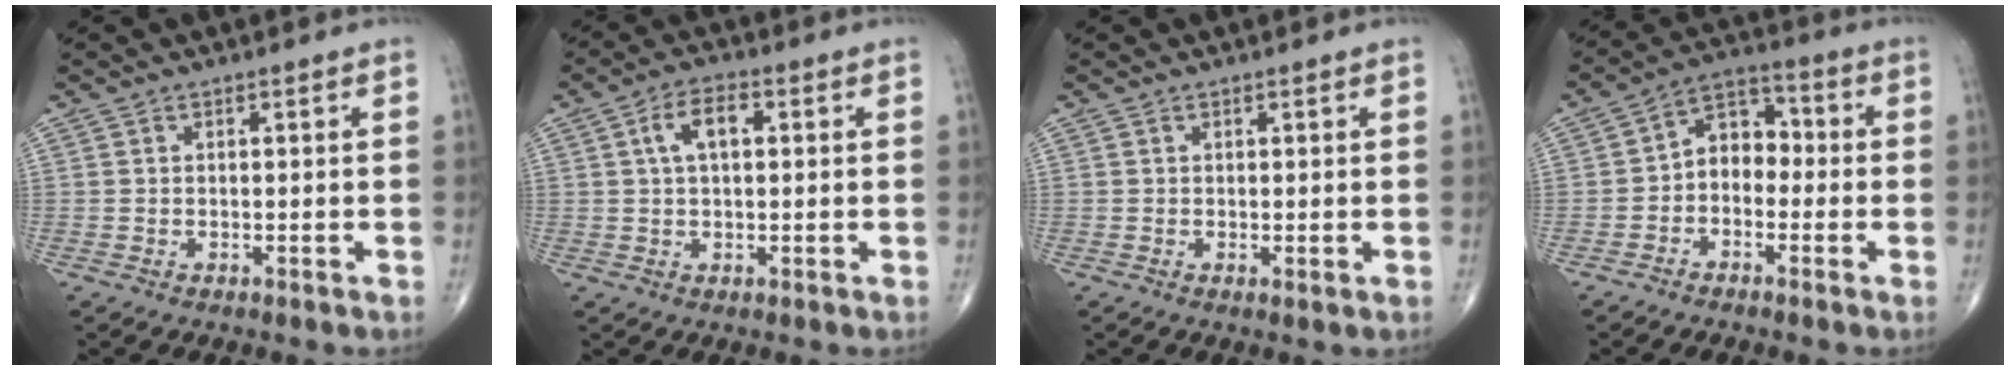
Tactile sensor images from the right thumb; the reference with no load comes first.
{"total": 6.0, "force": [1.4, 3.1, 5.0], "torque": [-0.089, 0.013, 0.021]}
{"total": 0.7, "force": [0.1, 0.2, 0.7], "torque": [-0.015, -0.005, 0.001]}
{"total": 7.2, "force": [-1.4, 5.3, 4.7], "torque": [-0.046, 0.038, -0.043]}